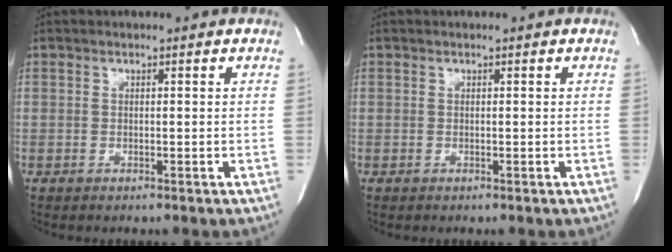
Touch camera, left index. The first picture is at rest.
{"total": 0.0}